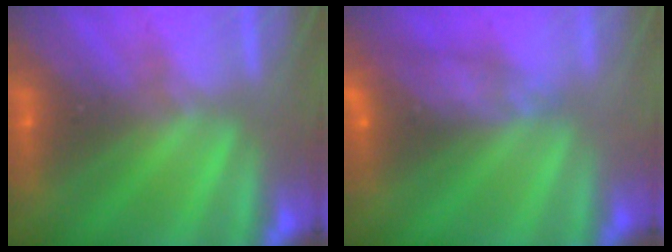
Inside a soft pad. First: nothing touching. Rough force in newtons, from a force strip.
{"total": 8.1}